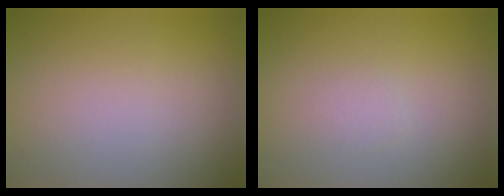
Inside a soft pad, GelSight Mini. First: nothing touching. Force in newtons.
{"total": 0.7, "press": 0.7, "slide": 0.0}